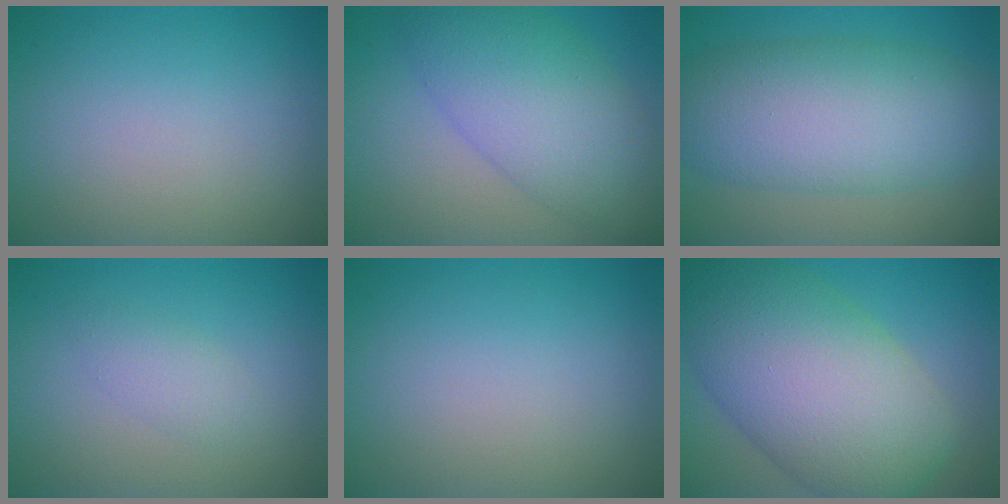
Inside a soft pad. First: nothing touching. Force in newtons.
{"total": 8.1, "press": 8.1, "slide": 0.1}
{"total": 9.6, "press": 9.6, "slide": 0.3}
{"total": 1.7, "press": 1.7, "slide": 0.1}
{"total": 0.0}
{"total": 13.5, "press": 13.5, "slide": 0.7}